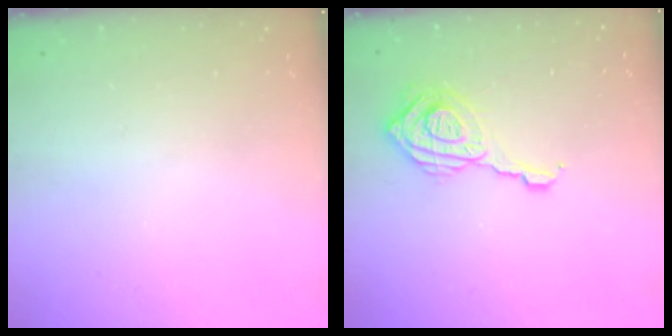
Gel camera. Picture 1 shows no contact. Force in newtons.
{"total": 13.8, "press": 13.8, "slide": 1.3}